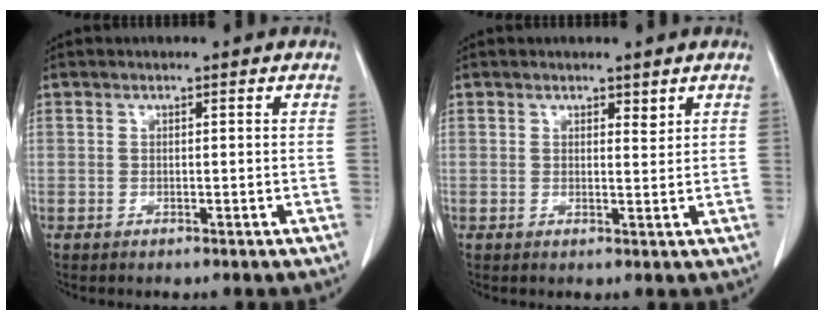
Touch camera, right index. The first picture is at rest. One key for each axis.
{"total": 1.2, "fx": 1.0, "fy": 0.5, "fz": 0.6, "tx": -0.009, "ty": -0.008, "tz": 0.014}